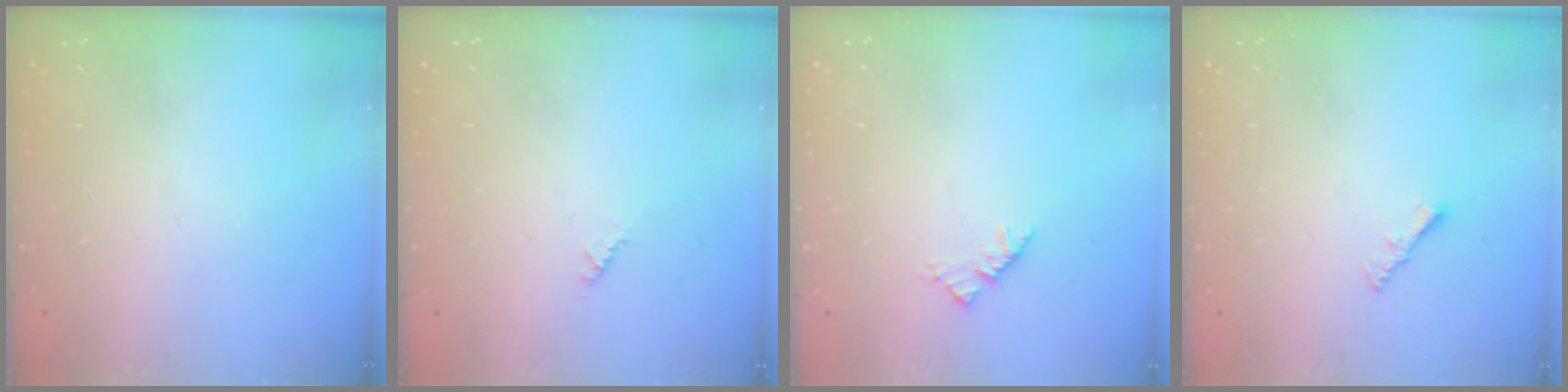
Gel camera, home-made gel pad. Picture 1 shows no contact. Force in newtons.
{"total": 0.6, "press": 0.6, "slide": 0.2}
{"total": 2.9, "press": 2.8, "slide": 0.7}
{"total": 1.6, "press": 1.5, "slide": 0.5}